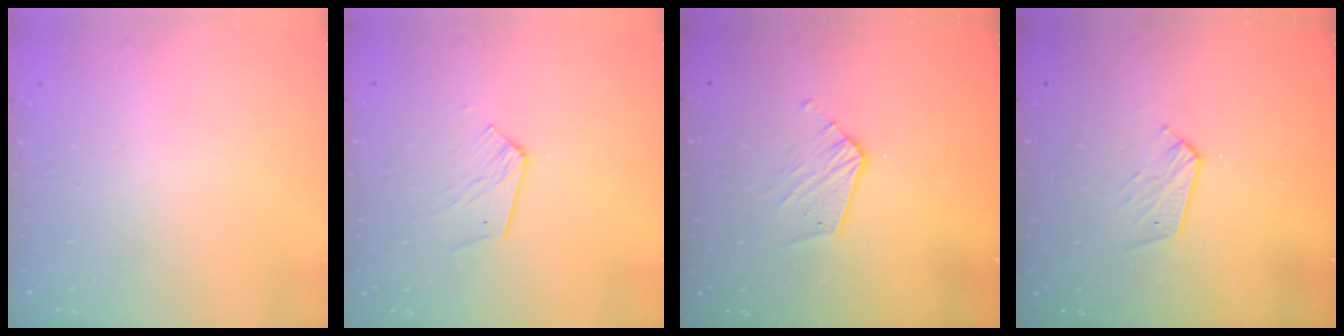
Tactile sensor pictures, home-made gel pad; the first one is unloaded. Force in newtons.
{"total": 5.4, "press": 5.4, "slide": 0.5}
{"total": 6.9, "press": 6.9, "slide": 0.1}
{"total": 5.1, "press": 5.0, "slide": 0.5}